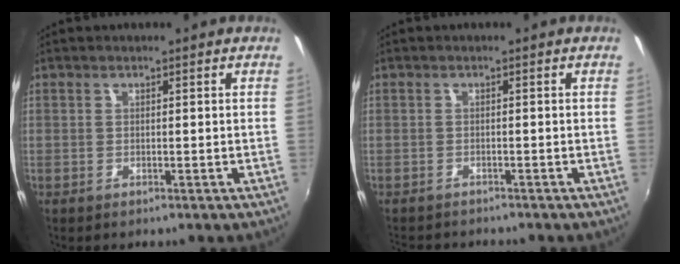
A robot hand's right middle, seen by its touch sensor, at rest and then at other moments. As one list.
[{"total": 4.3, "force": [-4.1, 0.7, 1.1], "torque": [-0.033, -0.018, -0.064]}]